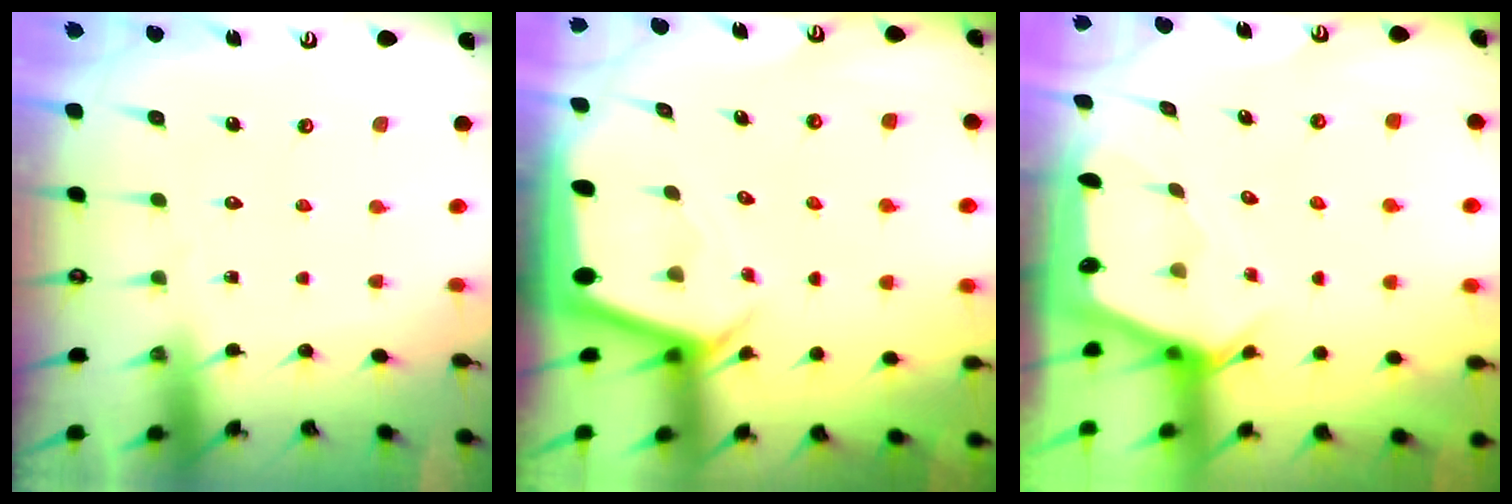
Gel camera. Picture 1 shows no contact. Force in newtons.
{"total": 2.3, "press": 2.3, "slide": 0.2}
{"total": 2.4, "press": 2.4, "slide": 0.2}